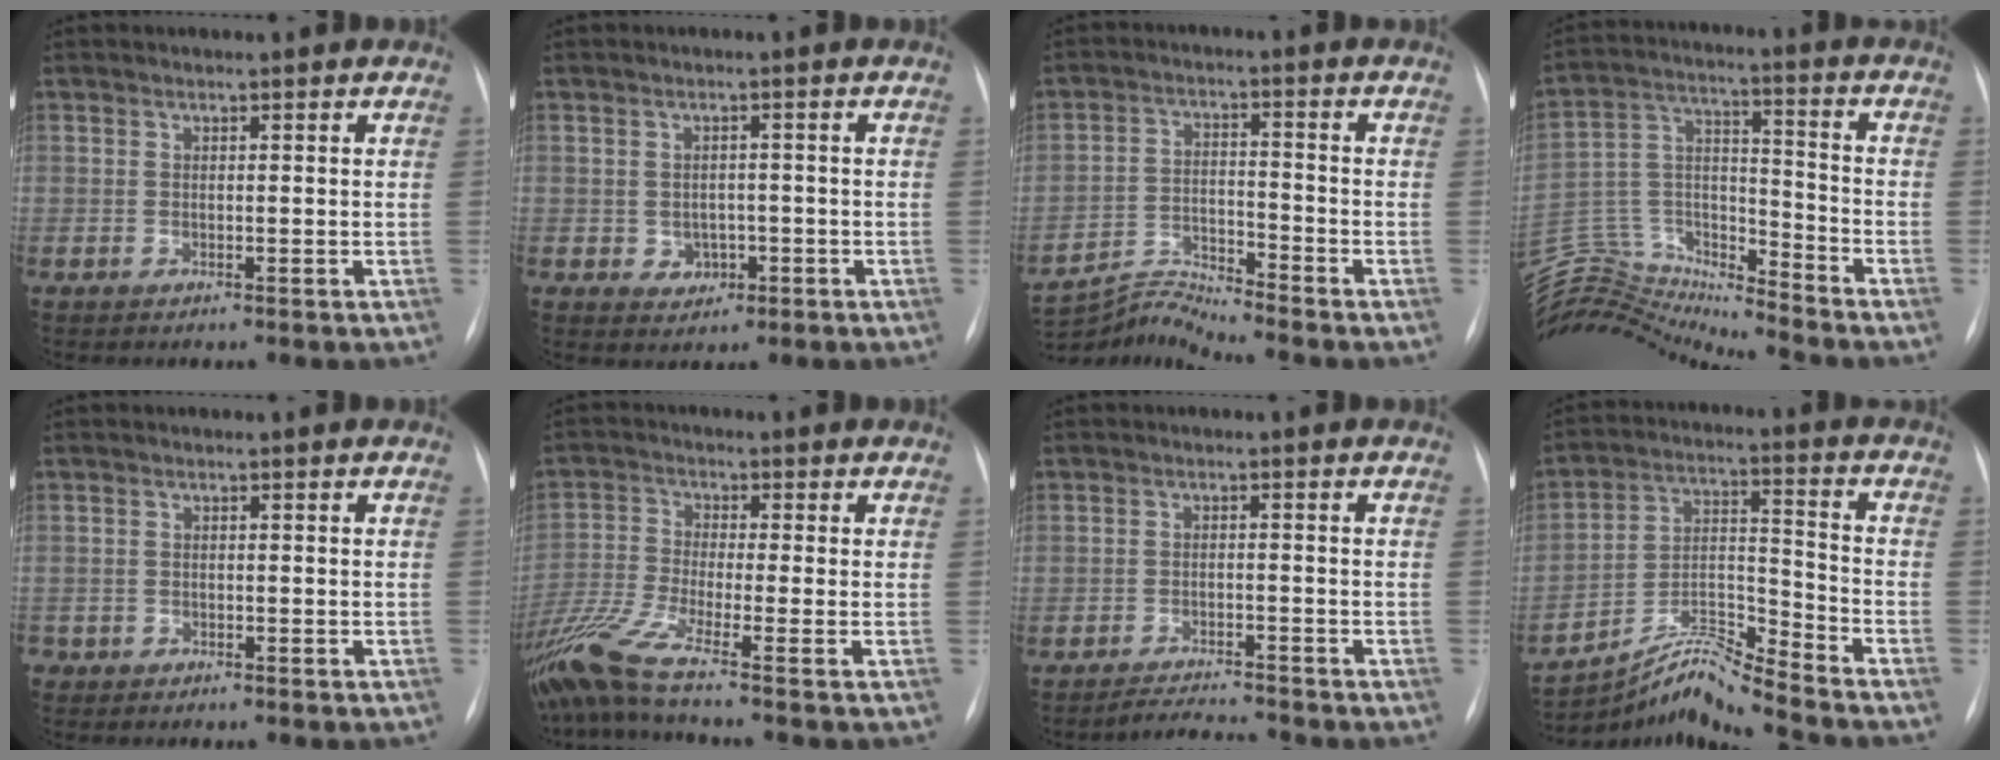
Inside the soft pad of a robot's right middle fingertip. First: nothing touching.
{"total": 3.3, "force": [-1.0, 2.8, 1.4], "torque": [-0.013, 0.007, -0.004]}
{"total": 7.1, "force": [-6.6, -2.5, -0.6], "torque": [-0.005, -0.004, -0.123]}
{"total": 18.3, "force": [-18.1, 0.6, 2.5], "torque": [-0.048, 0.052, -0.316]}
{"total": 1.3, "force": [-0.8, 1.0, 0.1], "torque": [-0.001, 0.004, -0.012]}
{"total": 9.9, "force": [-7.6, -2.2, 5.9], "torque": [-0.127, -0.029, -0.147]}
{"total": 3.6, "force": [-3.5, -0.9, 0.1], "torque": [-0.009, -0.015, -0.057]}
{"total": 9.0, "force": [-8.5, -2.1, 2.0], "torque": [-0.043, 0.015, -0.153]}